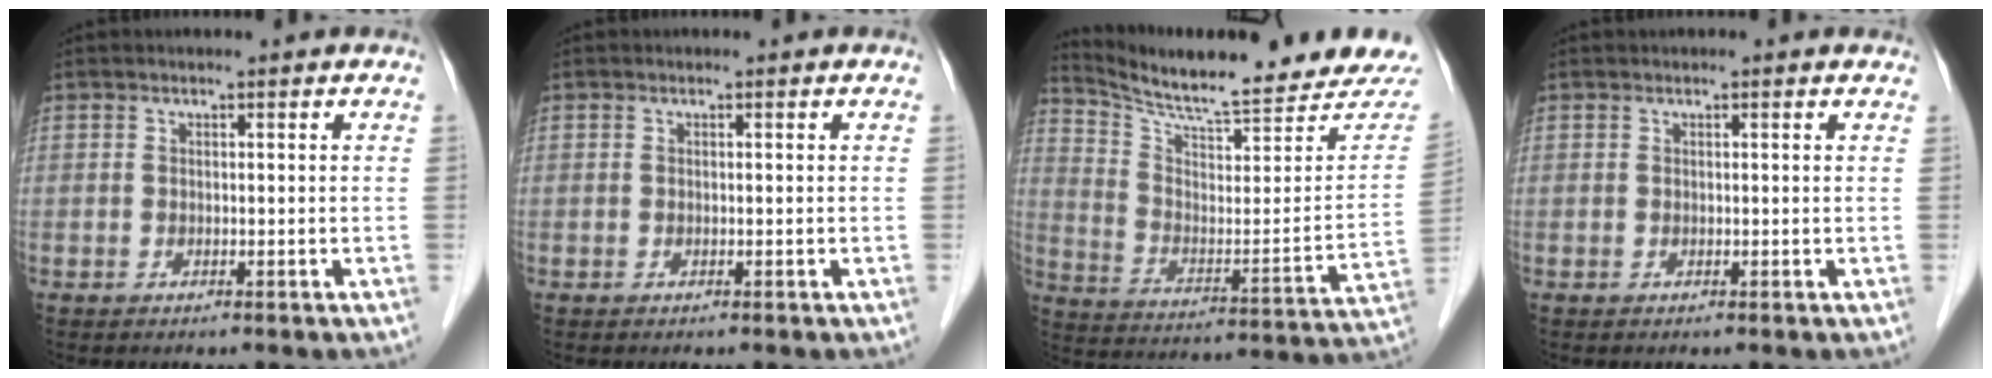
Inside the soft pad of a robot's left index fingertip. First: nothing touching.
{"total": 0.0}
{"total": 21.5, "force": [19.9, 1.2, 8.1], "torque": [-0.134, -0.078, 0.279]}
{"total": 0.7, "force": [0.6, 0.1, 0.3], "torque": [-0.008, 0.011, 0.008]}